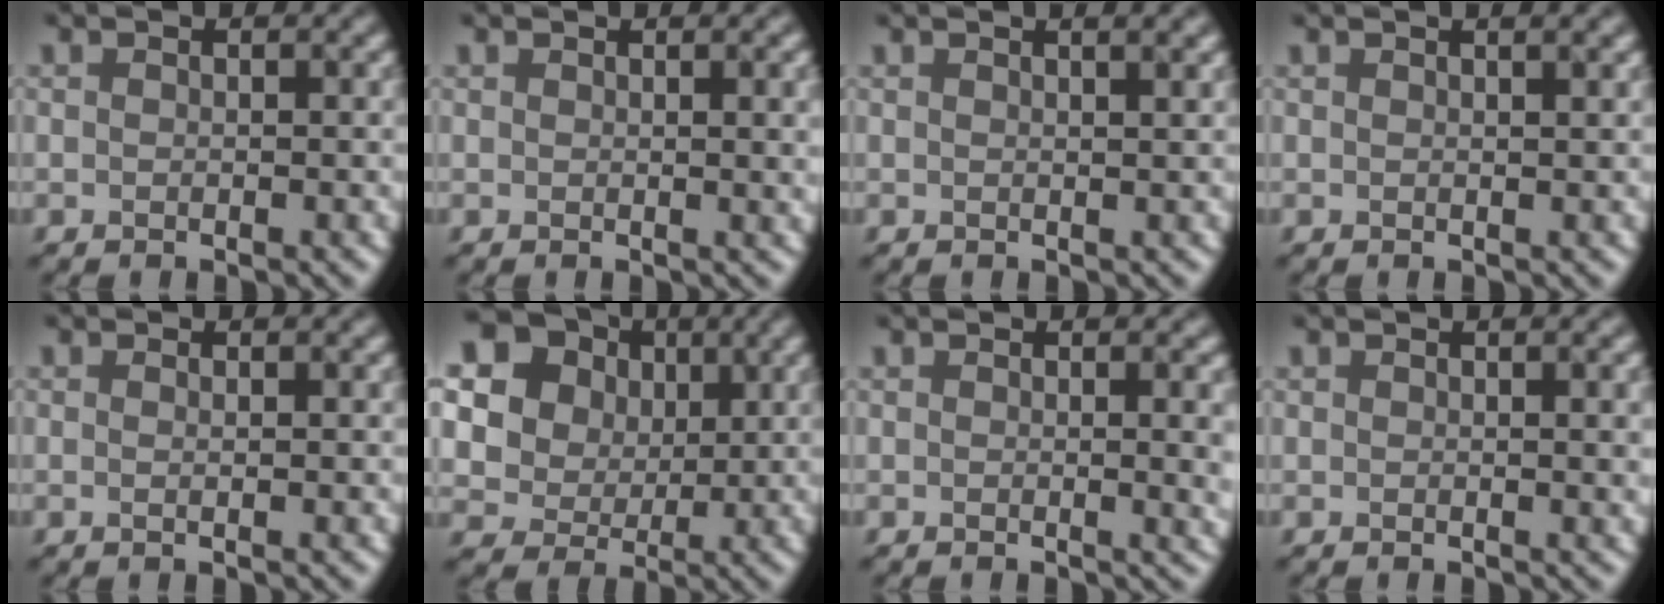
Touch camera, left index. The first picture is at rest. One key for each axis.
{"total": 2.6, "fx": 1.0, "fy": 0.9, "fz": 2.3, "tx": -0.017, "ty": 0.005, "tz": 0.013}
{"total": 3.5, "fx": 2.1, "fy": 1.5, "fz": 2.4, "tx": -0.005, "ty": 0.020, "tz": -0.006}
{"total": 2.6, "fx": 1.6, "fy": 1.0, "fz": 1.8, "tx": -0.004, "ty": 0.010, "tz": -0.005}
{"total": 0.8, "fx": 0.1, "fy": 0.2, "fz": 0.8, "tx": -0.011, "ty": -0.001, "tz": -0.001}
{"total": 19.5, "fx": 8.2, "fy": 16.0, "fz": 7.6, "tx": -0.215, "ty": 0.035, "tz": 0.134}
{"total": 3.1, "fx": 0.3, "fy": 1.0, "fz": 3.0, "tx": -0.022, "ty": 0.002, "tz": 0.001}
{"total": 2.0, "fx": 0.6, "fy": 0.6, "fz": 1.8, "tx": -0.014, "ty": 0.001, "tz": 0.009}